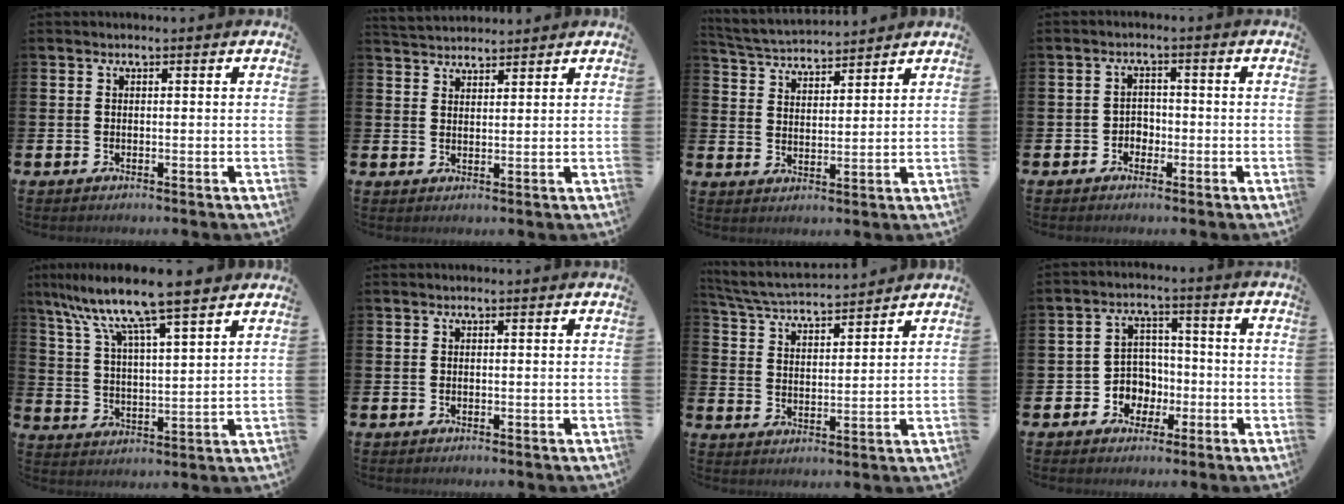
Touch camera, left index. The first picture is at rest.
{"total": 3.2, "force": [3.1, 0.6, 0.0], "torque": [0.000, -0.014, 0.057]}
{"total": 4.3, "force": [4.2, 0.6, 0.0], "torque": [-0.017, -0.028, 0.073]}
{"total": 2.1, "force": [-1.3, 1.6, 0.5], "torque": [-0.007, 0.001, -0.032]}
{"total": 11.0, "force": [9.5, 1.0, 5.5], "torque": [-0.134, -0.049, 0.161]}
{"total": 0.0}
{"total": 5.1, "force": [5.0, 0.3, 0.8], "torque": [-0.033, -0.035, 0.087]}
{"total": 4.9, "force": [-1.2, 4.6, 1.0], "torque": [-0.036, 0.007, -0.027]}